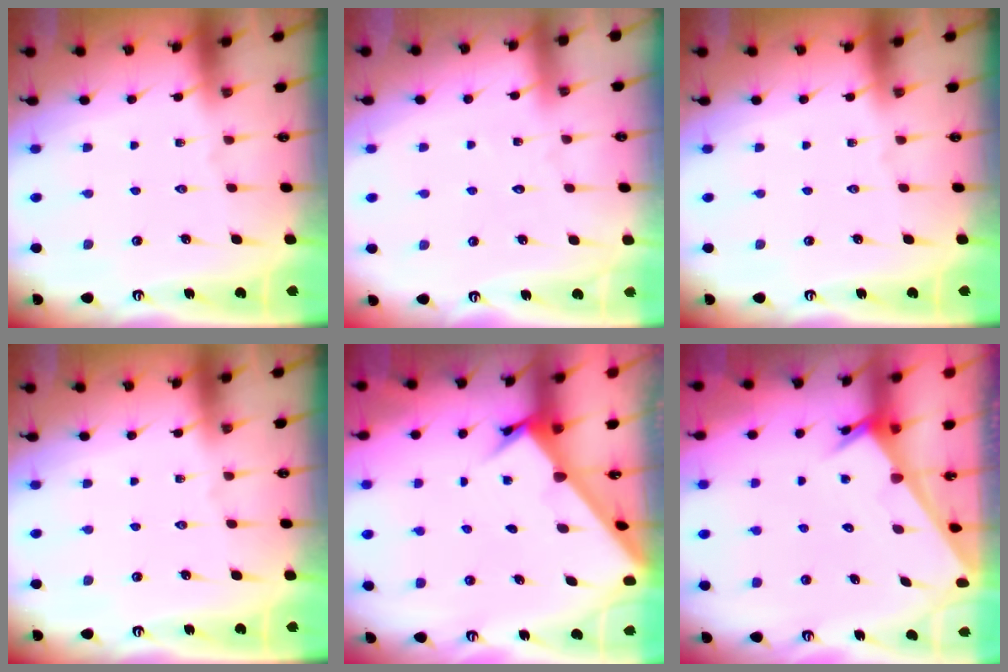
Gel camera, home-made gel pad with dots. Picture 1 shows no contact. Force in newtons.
{"total": 2.6, "press": 2.5, "slide": 0.3}
{"total": 0.0}
{"total": 0.0}
{"total": 2.6, "press": 2.6, "slide": 0.2}
{"total": 2.5, "press": 2.5, "slide": 0.1}